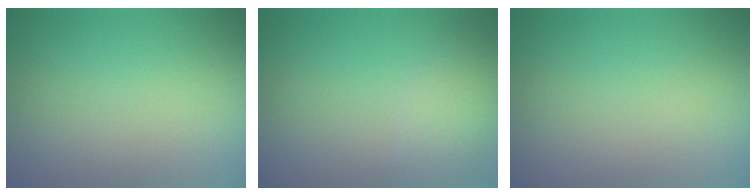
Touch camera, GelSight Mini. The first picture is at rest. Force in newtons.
{"total": 2.4, "press": 2.4, "slide": 0.1}
{"total": 0.0}